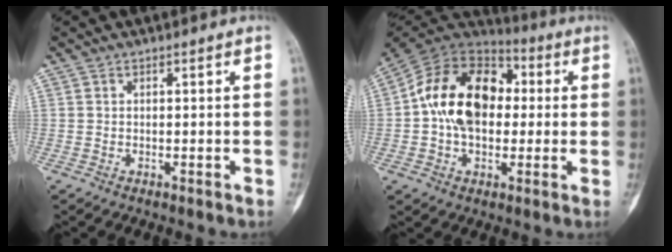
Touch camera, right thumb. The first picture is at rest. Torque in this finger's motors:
{"motor_torque": [0.32, 0.45, 1.38, 0.00, 0.18]}